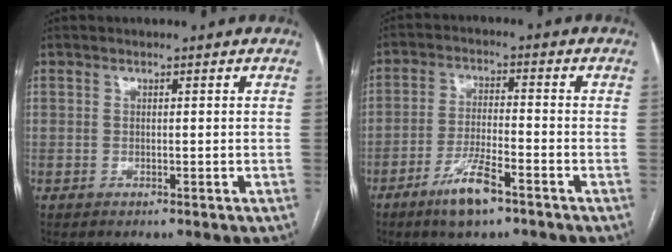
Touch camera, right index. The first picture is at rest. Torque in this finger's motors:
{"motor_torque": [0.83, -0.66, 0.30, 0.09]}